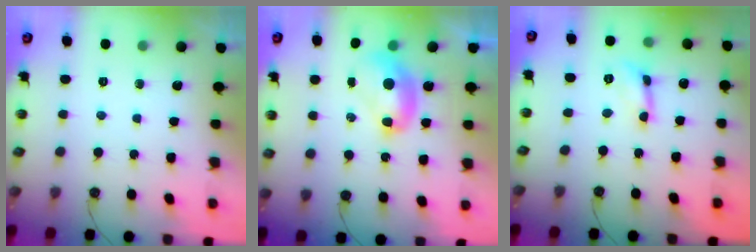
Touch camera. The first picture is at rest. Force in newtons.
{"total": 2.8, "press": 2.8, "slide": 0.1}
{"total": 1.2, "press": 1.1, "slide": 0.3}